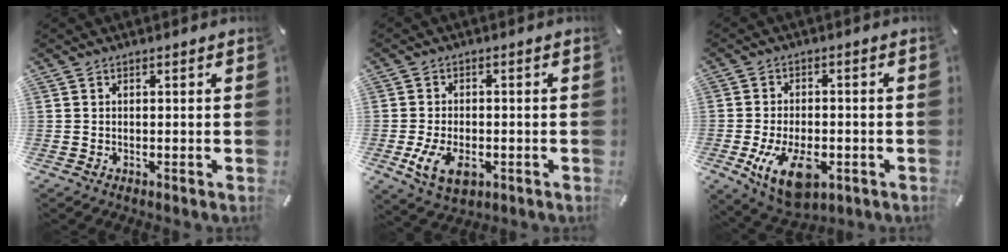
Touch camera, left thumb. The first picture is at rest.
{"total": 7.6, "force": [-2.2, 5.0, 5.2], "torque": [-0.115, 0.001, -0.044]}
{"total": 12.1, "force": [-4.2, 6.9, 9.0], "torque": [-0.169, -0.001, -0.074]}